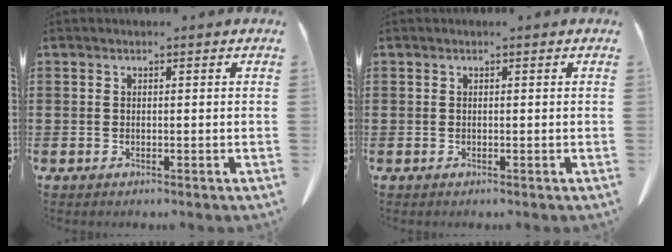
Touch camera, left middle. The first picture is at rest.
{"total": 0.0}